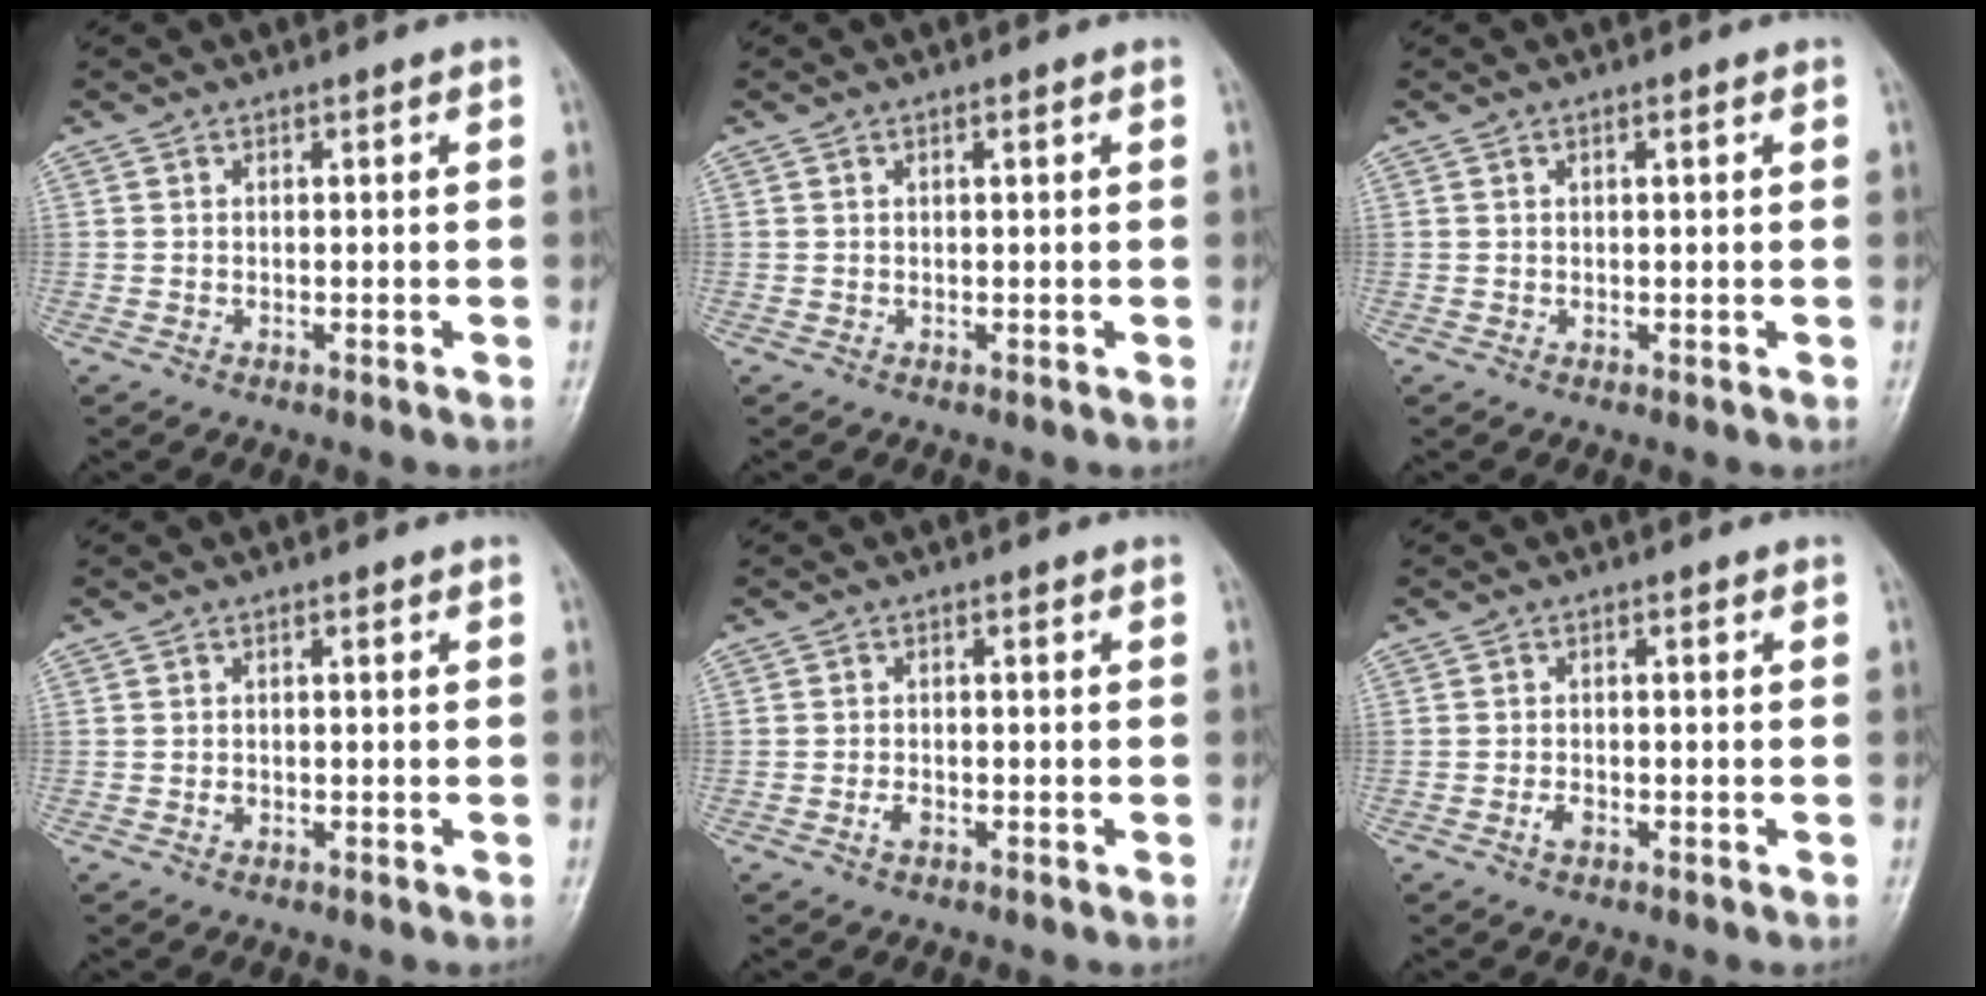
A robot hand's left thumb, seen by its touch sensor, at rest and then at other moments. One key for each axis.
{"total": 0.6, "fx": 0.3, "fy": 0.2, "fz": 0.6, "tx": -0.012, "ty": 0.001, "tz": 0.004}
{"total": 0.8, "fx": 0.4, "fy": 0.3, "fz": 0.7, "tx": -0.013, "ty": 0.001, "tz": 0.005}
{"total": 1.0, "fx": -0.2, "fy": 0.8, "fz": 0.6, "tx": -0.003, "ty": 0.002, "tz": -0.004}
{"total": 1.7, "fx": -0.8, "fy": 1.0, "fz": 1.2, "tx": -0.020, "ty": 0.005, "tz": -0.016}
{"total": 1.8, "fx": -0.9, "fy": 1.0, "fz": 1.2, "tx": -0.021, "ty": 0.006, "tz": -0.018}